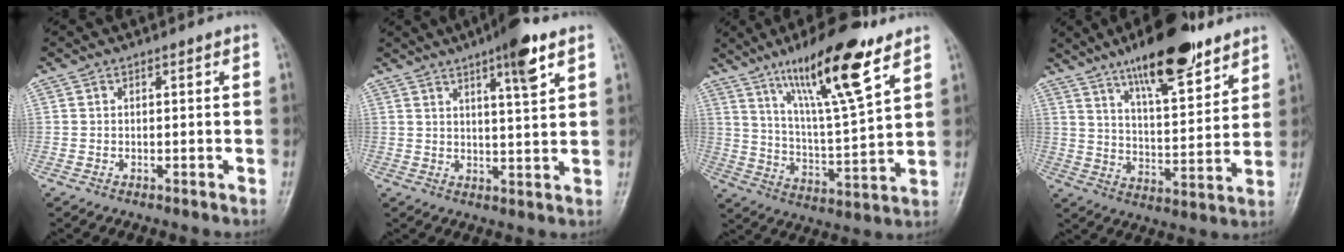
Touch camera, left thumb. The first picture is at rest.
{"total": 8.3, "force": [4.8, 1.4, 6.6], "torque": [-0.094, -0.022, 0.070]}
{"total": 17.9, "force": [11.0, 3.3, 13.7], "torque": [-0.218, -0.057, 0.194]}
{"total": 16.4, "force": [11.4, 5.0, 10.8], "torque": [-0.143, -0.062, 0.185]}